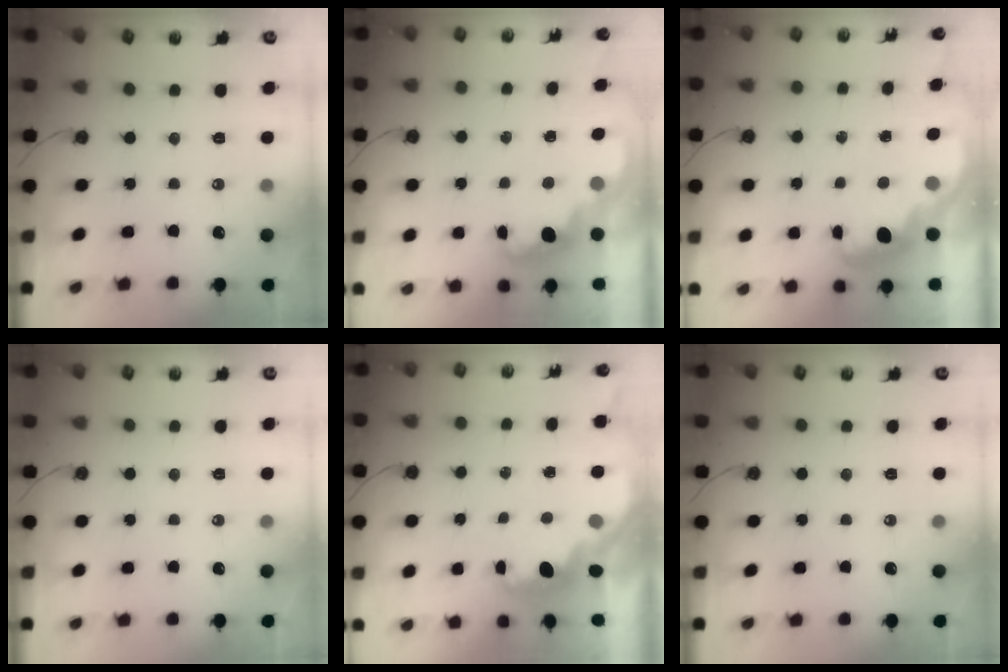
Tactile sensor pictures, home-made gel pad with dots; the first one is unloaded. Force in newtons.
{"total": 2.2, "press": 2.2, "slide": 0.5}
{"total": 2.5, "press": 2.5, "slide": 0.4}
{"total": 0.0}
{"total": 2.1, "press": 2.0, "slide": 0.8}
{"total": 0.0}